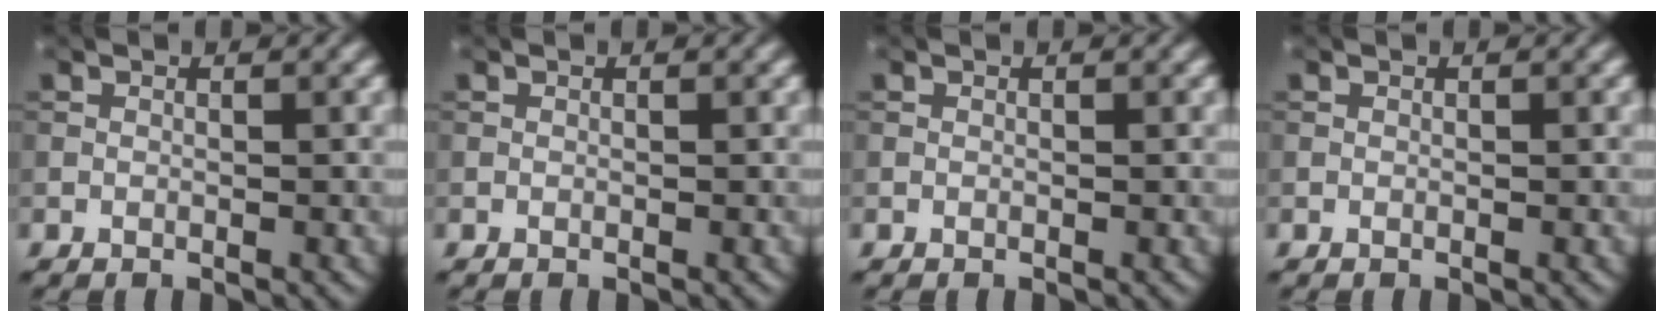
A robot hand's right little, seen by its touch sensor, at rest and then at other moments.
{"total": 0.0}
{"total": 0.0}
{"total": 0.0}